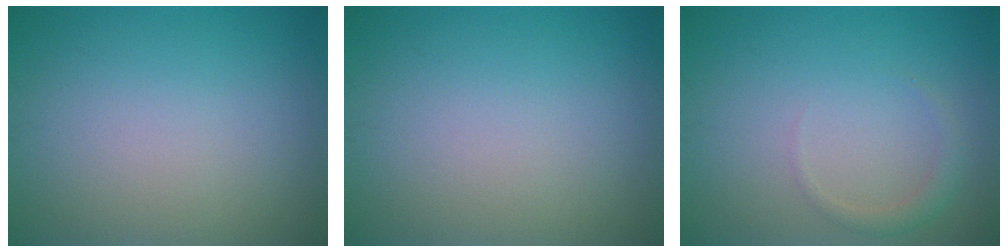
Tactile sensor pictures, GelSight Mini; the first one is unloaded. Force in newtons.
{"total": 0.0}
{"total": 1.3, "press": 1.3, "slide": 0.1}